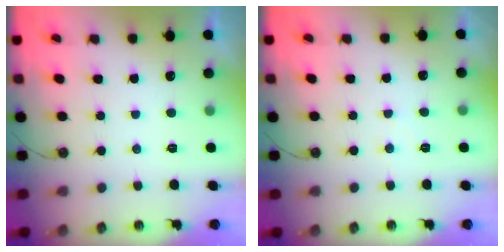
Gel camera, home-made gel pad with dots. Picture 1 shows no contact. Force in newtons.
{"total": 3.6, "press": 3.6, "slide": 0.5}